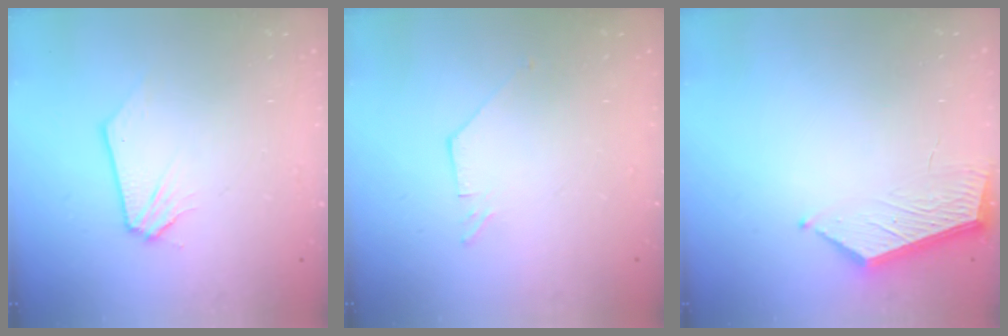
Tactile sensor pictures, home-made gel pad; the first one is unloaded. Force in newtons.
{"total": 1.2, "press": 1.1, "slide": 0.1}
{"total": 5.8, "press": 5.8, "slide": 0.2}